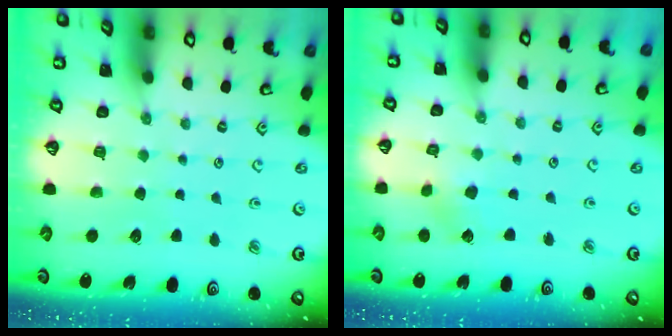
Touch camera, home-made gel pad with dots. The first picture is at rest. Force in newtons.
{"total": 2.5, "press": 2.4, "slide": 0.8}